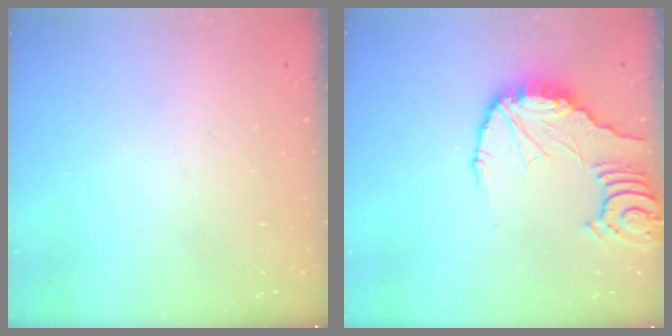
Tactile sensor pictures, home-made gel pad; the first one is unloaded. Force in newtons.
{"total": 9.4, "press": 9.4, "slide": 1.1}